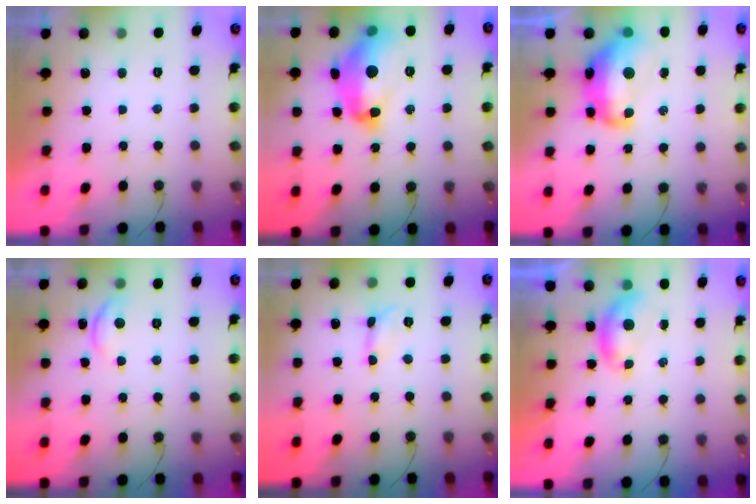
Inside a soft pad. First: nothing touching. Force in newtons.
{"total": 15.6, "press": 15.5, "slide": 1.4}
{"total": 15.3, "press": 15.3, "slide": 1.0}
{"total": 9.0, "press": 9.0, "slide": 0.7}
{"total": 2.5, "press": 2.5, "slide": 0.3}
{"total": 5.2, "press": 5.2, "slide": 0.7}